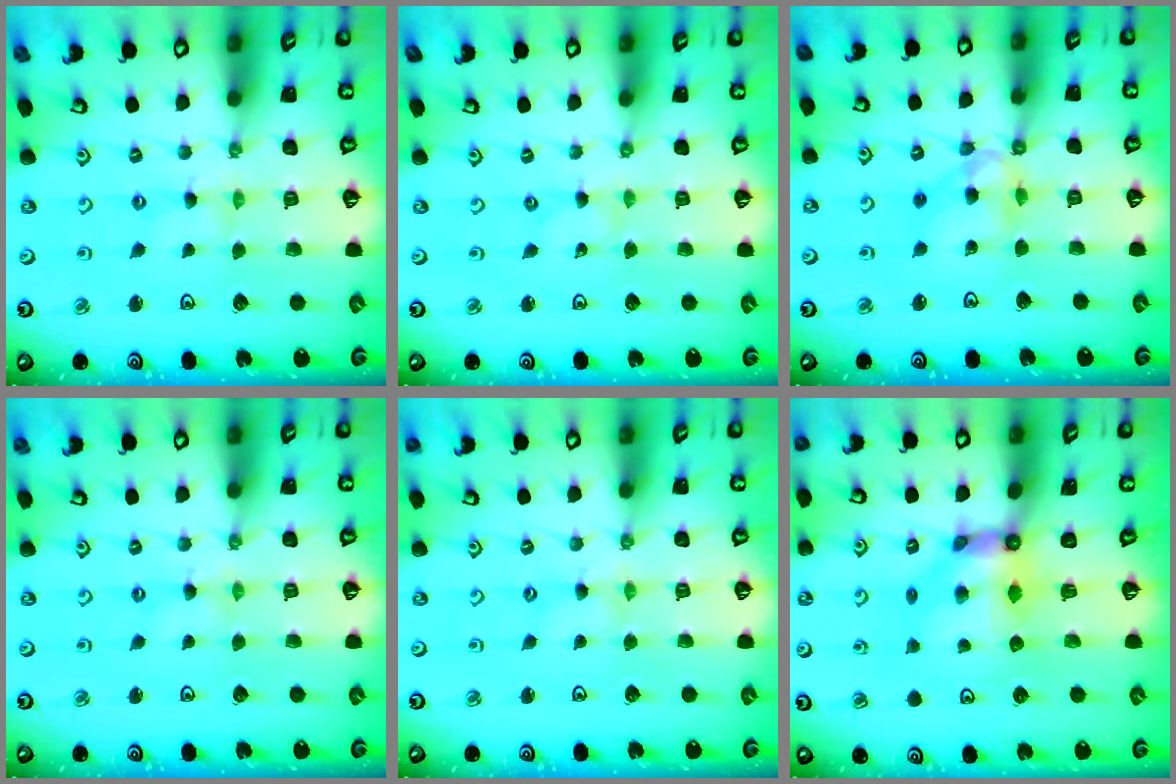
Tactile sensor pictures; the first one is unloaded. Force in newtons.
{"total": 0.0}
{"total": 10.2, "press": 10.2, "slide": 1.1}
{"total": 0.5, "press": 0.5, "slide": 0.1}
{"total": 1.4, "press": 1.4, "slide": 0.2}
{"total": 7.1, "press": 7.1, "slide": 0.4}